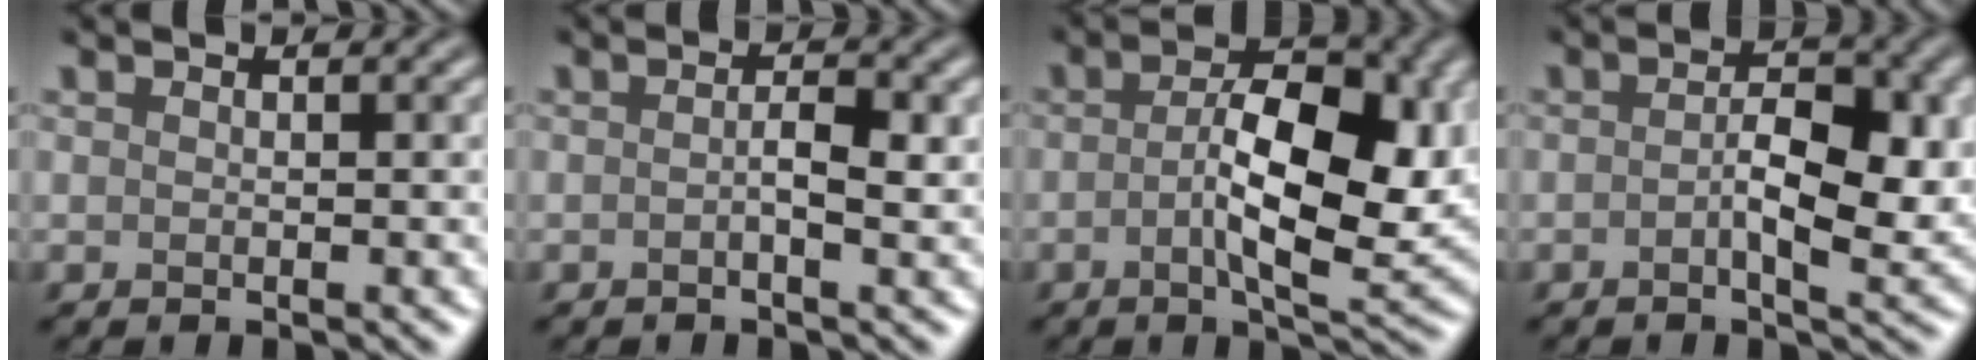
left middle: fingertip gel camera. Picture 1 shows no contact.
{"total": 2.0, "force": [-0.3, 0.5, 1.9], "torque": [-0.034, 0.000, -0.007]}
{"total": 9.1, "force": [-0.5, 3.7, 8.3], "torque": [-0.129, 0.000, -0.012]}
{"total": 5.3, "force": [-0.3, 2.3, 4.8], "torque": [-0.078, -0.005, -0.008]}